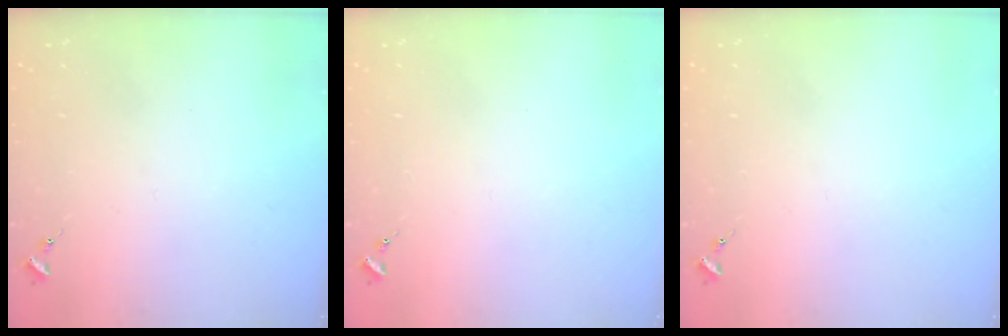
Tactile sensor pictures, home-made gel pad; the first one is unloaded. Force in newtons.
{"total": 0.0}
{"total": 0.0}